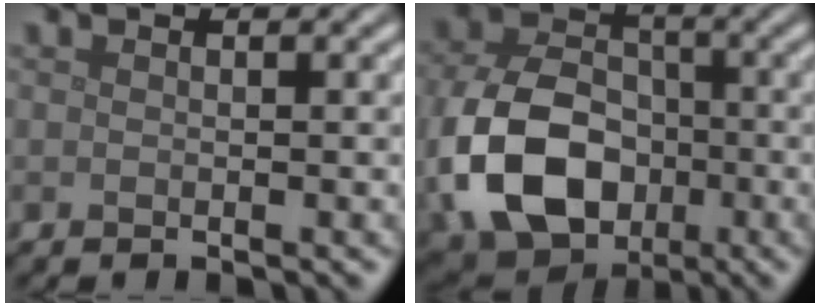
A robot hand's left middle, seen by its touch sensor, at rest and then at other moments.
{"total": 11.9, "force": [-3.1, 8.7, 7.5], "torque": [-0.174, -0.020, -0.057]}